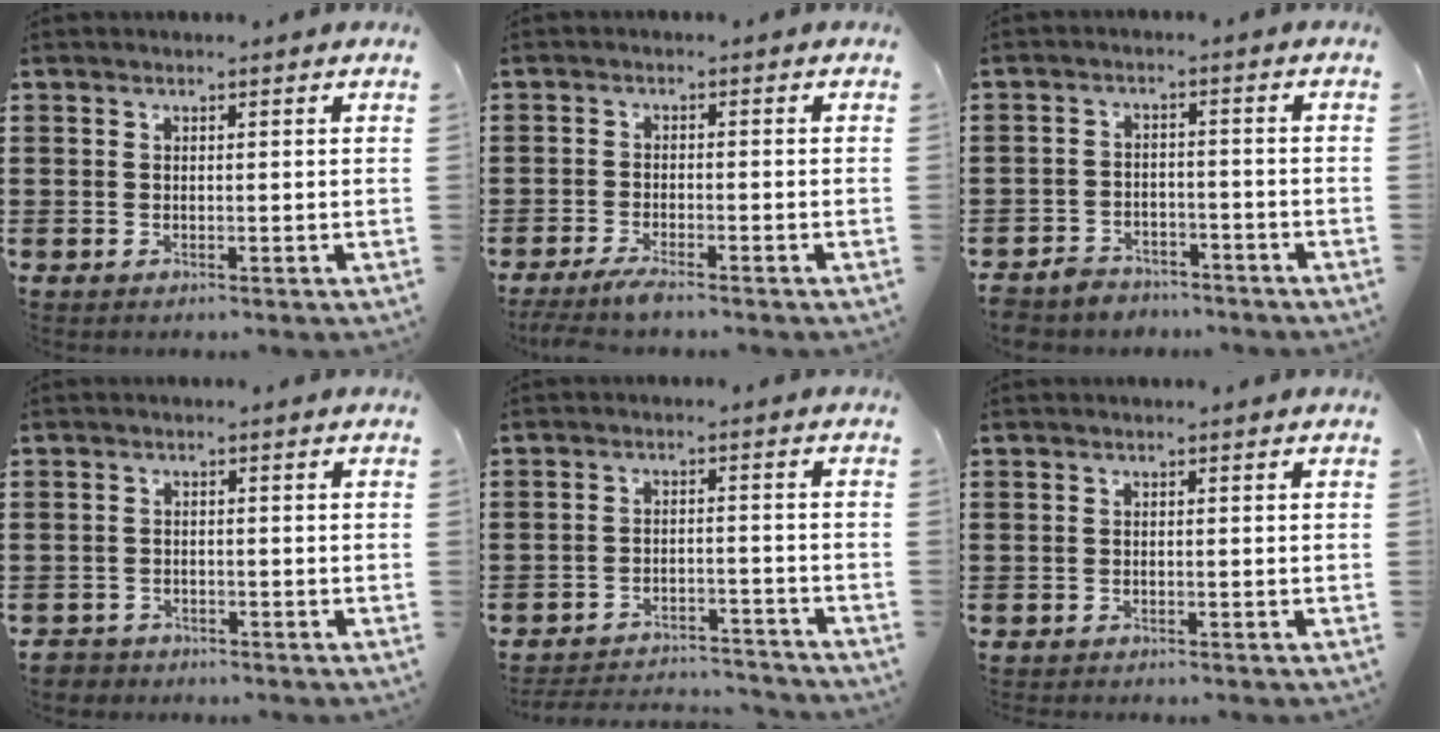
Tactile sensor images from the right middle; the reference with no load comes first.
{"total": 2.4, "force": [-2.0, 0.0, 1.4], "torque": [-0.039, -0.006, -0.042]}
{"total": 3.6, "force": [-3.5, 0.9, 0.1], "torque": [-0.015, 0.002, -0.074]}
{"total": 1.8, "force": [-1.7, 0.5, -0.2], "torque": [-0.003, 0.002, -0.041]}
{"total": 3.8, "force": [-3.7, 0.4, 0.4], "torque": [-0.017, 0.003, -0.083]}
{"total": 0.6, "force": [-0.6, 0.0, 0.0], "torque": [-0.001, 0.001, -0.013]}